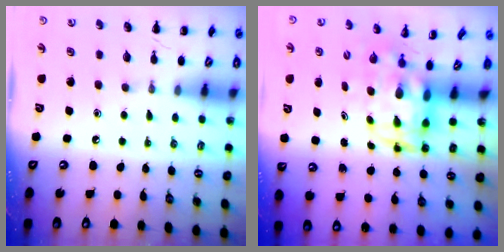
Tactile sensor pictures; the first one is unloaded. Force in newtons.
{"total": 3.4, "press": 3.3, "slide": 0.9}